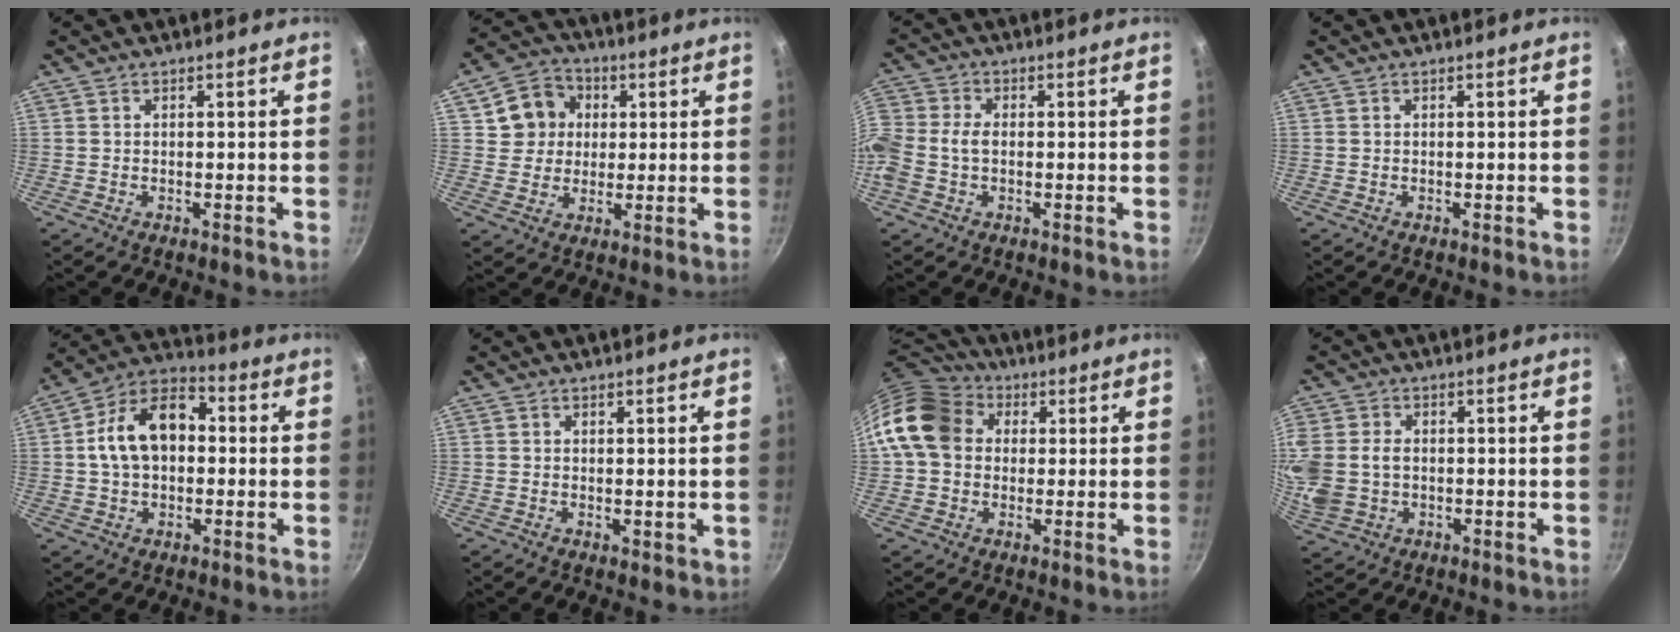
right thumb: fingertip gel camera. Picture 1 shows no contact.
{"total": 9.4, "force": [2.5, 8.4, 3.3], "torque": [-0.025, 0.015, 0.037]}
{"total": 8.7, "force": [-1.3, 6.5, 5.6], "torque": [-0.128, 0.023, -0.043]}
{"total": 0.0}
{"total": 14.5, "force": [0.9, 9.9, 10.6], "torque": [-0.152, 0.035, -0.001]}
{"total": 1.0, "force": [0.5, 0.6, 0.7], "torque": [-0.006, -0.005, 0.005]}
{"total": 14.6, "force": [2.5, 11.9, 8.1], "torque": [-0.134, 0.031, 0.027]}
{"total": 14.3, "force": [0.3, 11.4, 8.5], "torque": [-0.223, 0.013, 0.010]}